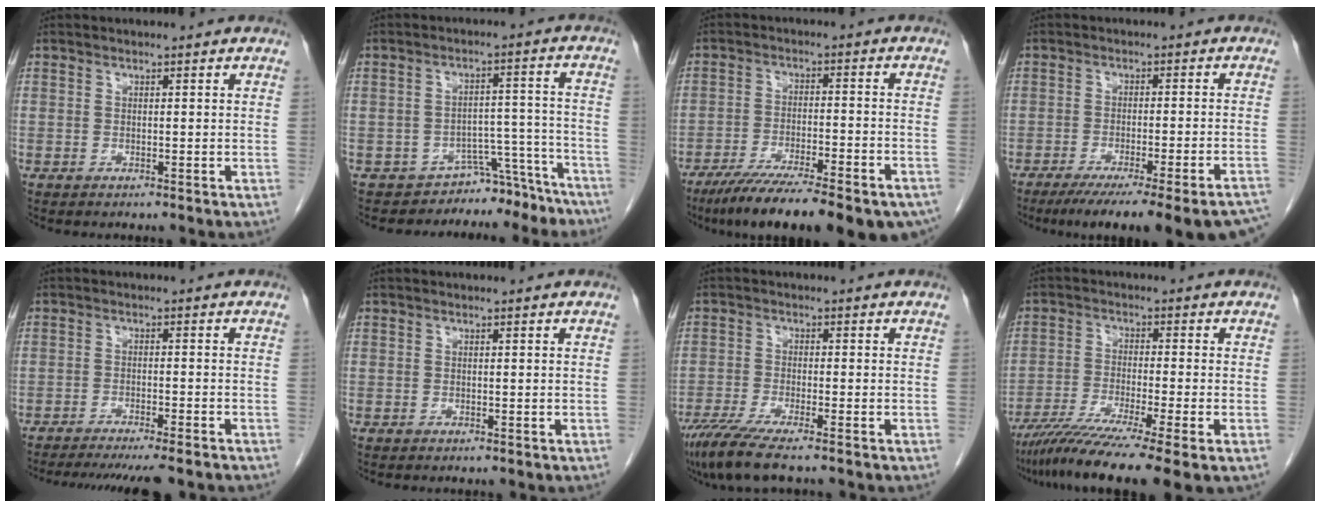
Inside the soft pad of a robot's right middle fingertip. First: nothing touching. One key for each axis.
{"total": 10.3, "fx": -9.6, "fy": 3.5, "fz": -0.1, "tx": 0.036, "ty": 0.069, "tz": -0.123}
{"total": 21.4, "fx": -16.5, "fy": 3.8, "fz": 13.1, "tx": -0.153, "ty": -0.022, "tz": -0.235}
{"total": 21.8, "fx": -18.4, "fy": 1.3, "fz": 11.5, "tx": -0.100, "ty": -0.030, "tz": -0.234}
{"total": 13.1, "fx": -11.5, "fy": 0.4, "fz": 6.1, "tx": -0.082, "ty": -0.026, "tz": -0.156}
{"total": 0.0}
{"total": 7.5, "fx": -5.9, "fy": -0.2, "fz": 4.7, "tx": -0.080, "ty": -0.025, "tz": -0.102}
{"total": 12.3, "fx": -8.6, "fy": -0.4, "fz": 8.8, "tx": -0.158, "ty": -0.035, "tz": -0.141}